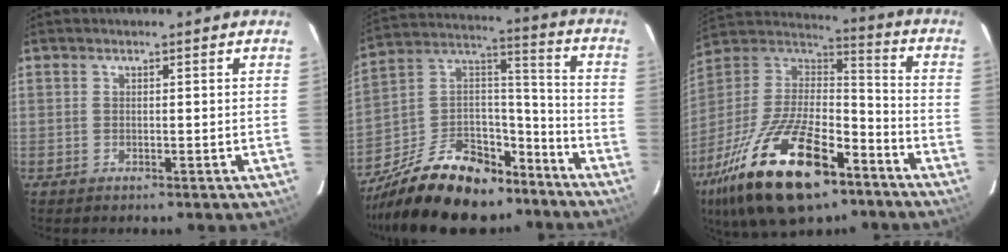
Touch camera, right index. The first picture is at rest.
{"total": 23.4, "force": [-16.5, 12.1, 11.2], "torque": [-0.238, 0.058, -0.250]}
{"total": 28.3, "force": [-16.5, 12.2, 19.4], "torque": [-0.388, -0.022, -0.275]}